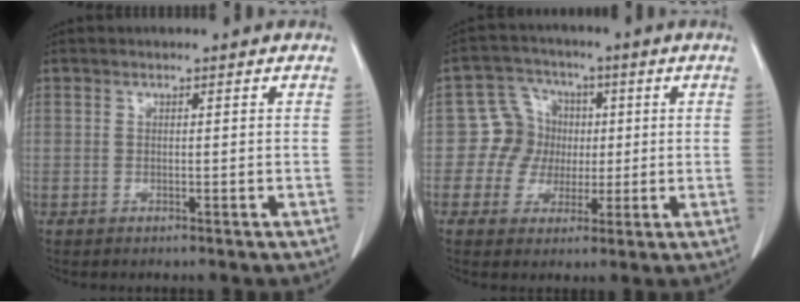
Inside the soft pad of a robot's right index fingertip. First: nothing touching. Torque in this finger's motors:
{"motor_torque": [-0.03, 0.05, -0.02, -0.01]}